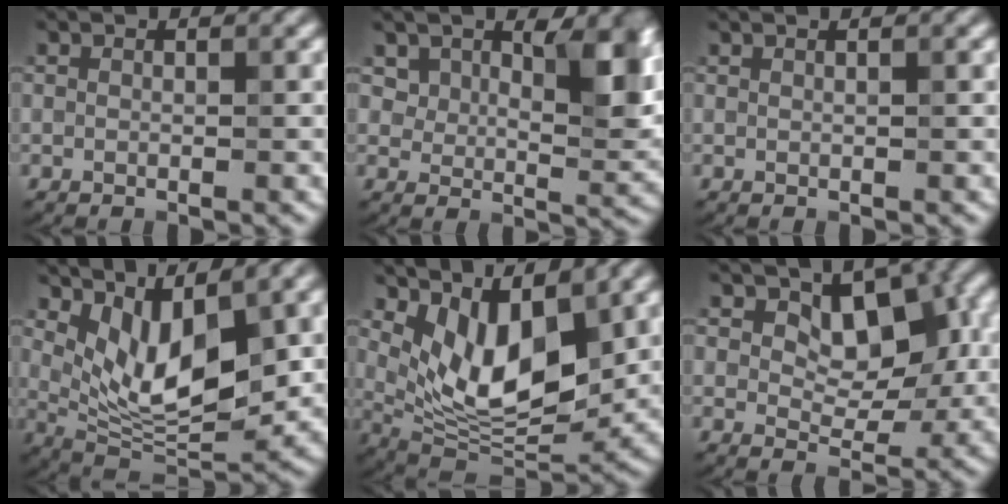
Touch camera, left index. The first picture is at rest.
{"total": 7.7, "force": [3.5, 4.5, 5.2], "torque": [-0.077, -0.011, 0.057]}
{"total": 0.8, "force": [0.5, 0.3, 0.6], "torque": [-0.006, 0.000, 0.001]}
{"total": 8.1, "force": [2.1, 3.6, 6.9], "torque": [-0.124, -0.016, 0.041]}
{"total": 8.6, "force": [2.9, 4.3, 6.9], "torque": [-0.119, -0.024, 0.054]}
{"total": 6.1, "force": [1.9, 3.8, 4.4], "torque": [-0.053, -0.008, 0.023]}